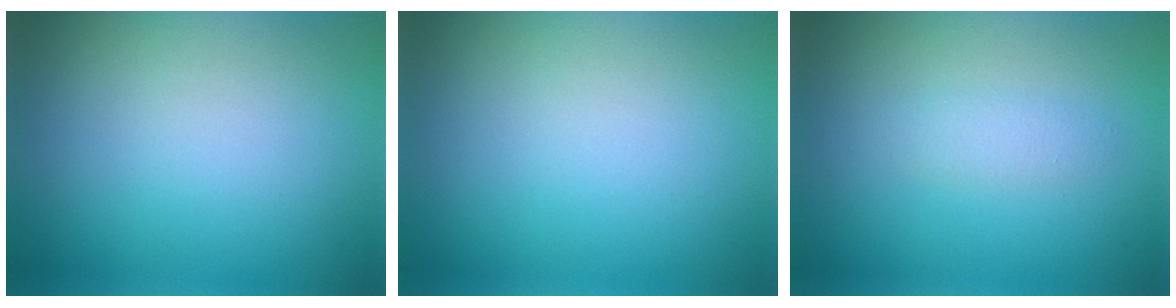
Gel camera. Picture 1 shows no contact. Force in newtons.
{"total": 0.0}
{"total": 1.3, "press": 1.3, "slide": 0.0}